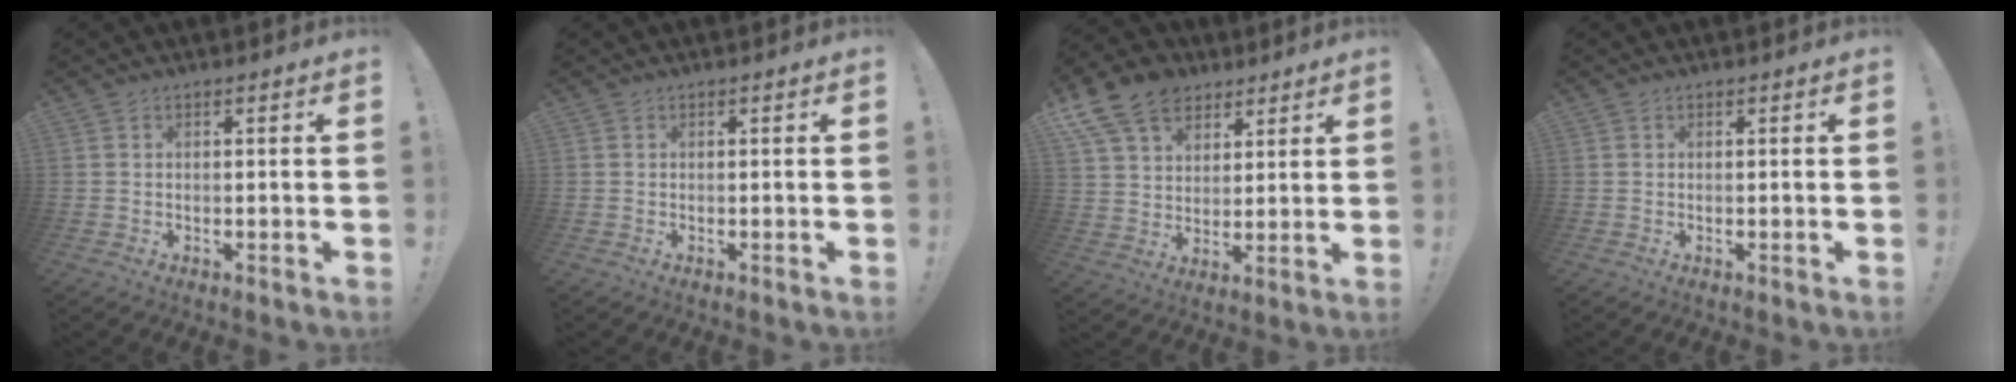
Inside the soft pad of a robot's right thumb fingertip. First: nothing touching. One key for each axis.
{"total": 0.0}
{"total": 15.0, "fx": 8.5, "fy": 10.6, "fz": 6.3, "tx": -0.110, "ty": -0.044, "tz": 0.167}
{"total": 0.0}